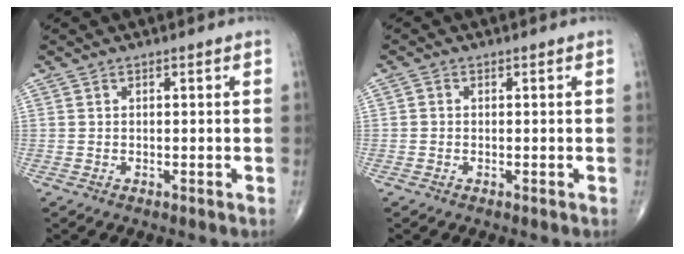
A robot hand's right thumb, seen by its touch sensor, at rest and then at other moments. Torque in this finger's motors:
{"motor_torque": [-0.24, 0.17, -0.14, -0.09, 0.03]}